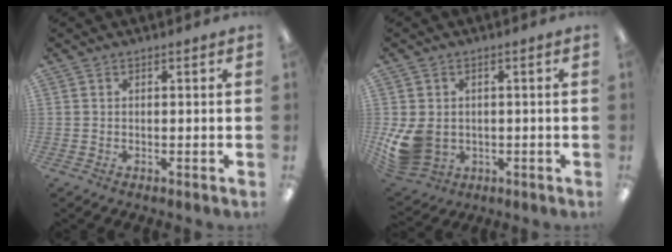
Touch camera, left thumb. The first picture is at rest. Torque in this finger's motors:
{"motor_torque": [-0.43, 1.21, 0.61, -0.62, 0.08]}